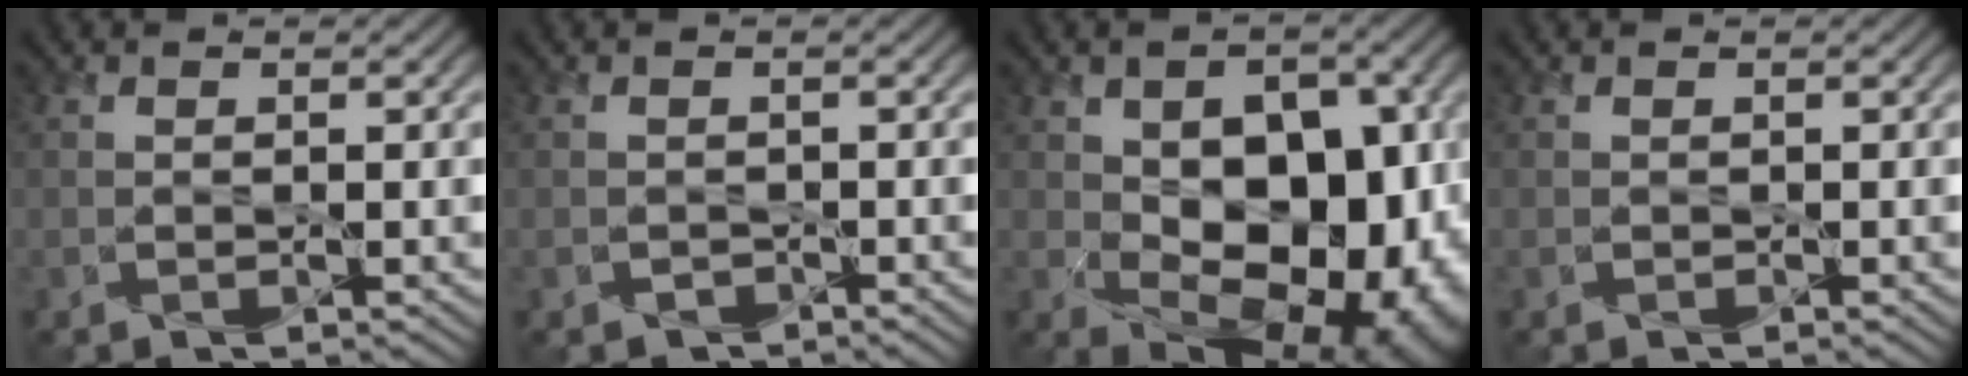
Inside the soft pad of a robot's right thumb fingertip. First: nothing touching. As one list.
[{"total": 0.7, "force": [-0.4, 0.2, -0.6], "torque": [0.011, -0.007, 0.000]}, {"total": 15.3, "force": [-1.5, 10.1, 11.4], "torque": [-0.135, -0.032, 0.007]}, {"total": 0.0}]